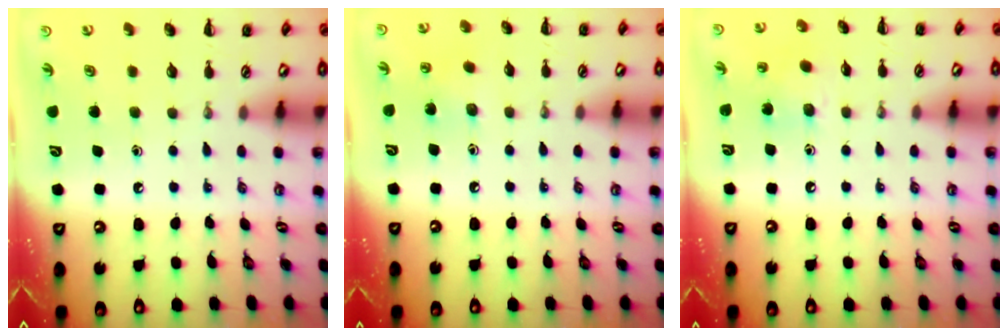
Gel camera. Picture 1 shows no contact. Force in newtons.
{"total": 5.9, "press": 5.7, "slide": 1.6}
{"total": 8.2, "press": 8.0, "slide": 1.6}